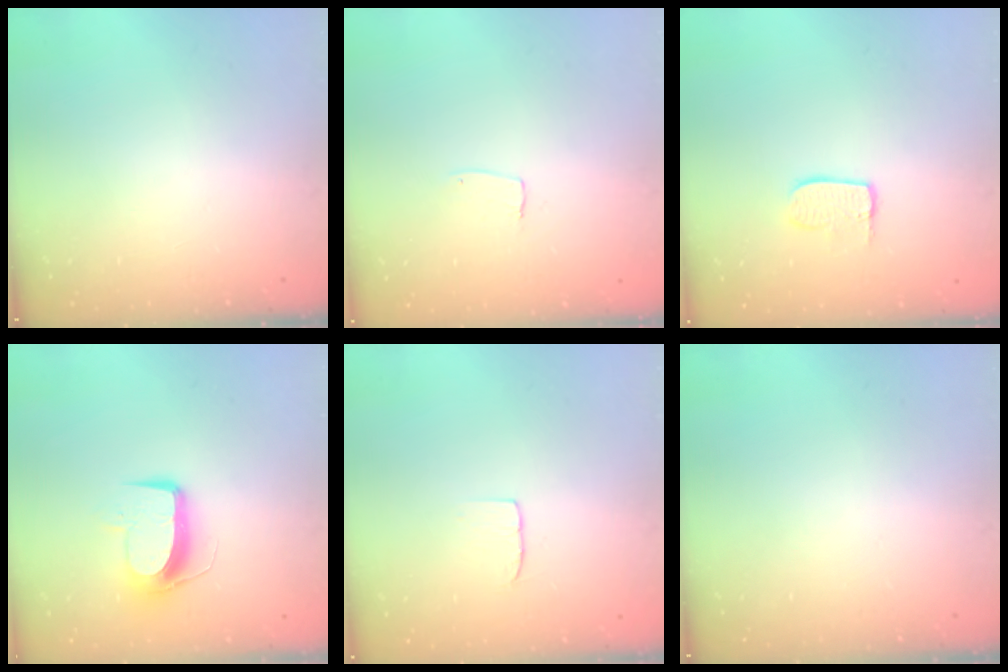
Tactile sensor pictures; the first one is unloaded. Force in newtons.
{"total": 2.6, "press": 2.6, "slide": 0.1}
{"total": 6.8, "press": 6.8, "slide": 0.1}
{"total": 9.8, "press": 9.8, "slide": 1.0}
{"total": 3.9, "press": 3.9, "slide": 0.3}
{"total": 0.0}